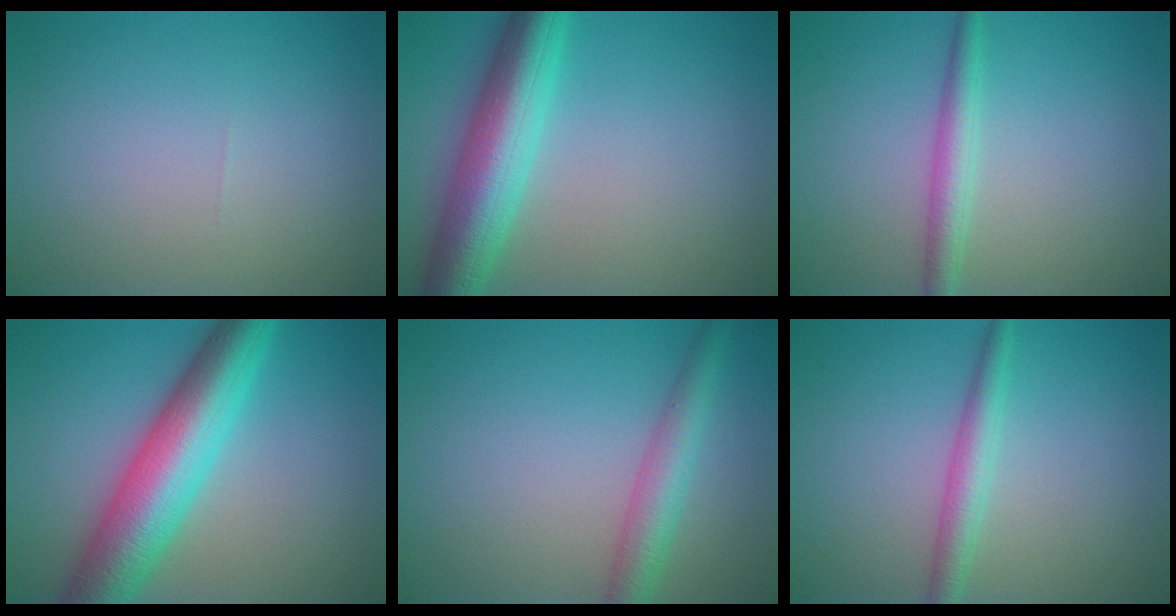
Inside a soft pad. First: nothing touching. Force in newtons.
{"total": 8.0, "press": 7.9, "slide": 0.2}
{"total": 2.5, "press": 2.5, "slide": 0.1}
{"total": 9.5, "press": 9.5, "slide": 0.1}
{"total": 3.6, "press": 3.6, "slide": 0.1}
{"total": 2.6, "press": 2.6, "slide": 0.1}